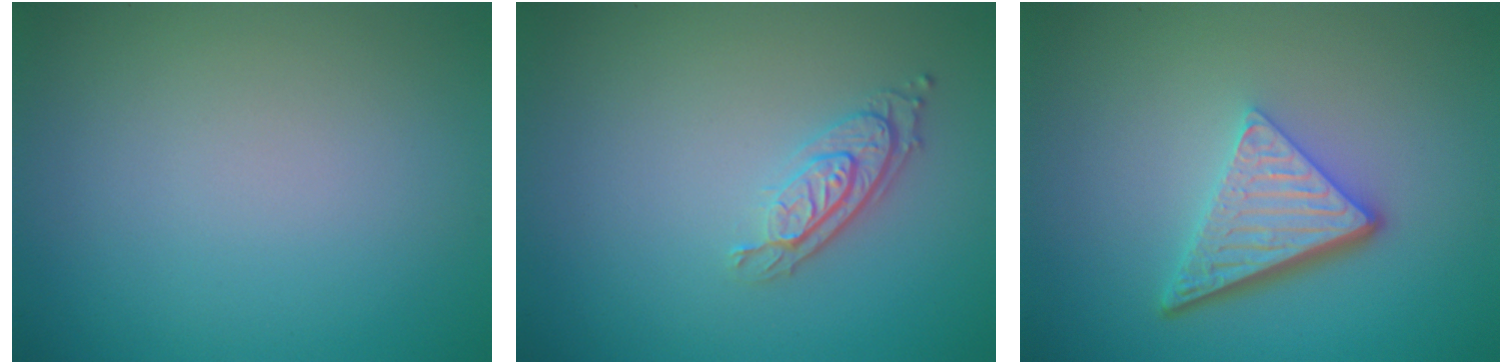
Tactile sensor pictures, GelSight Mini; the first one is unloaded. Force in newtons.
{"total": 2.9, "press": 2.0, "slide": 2.0}
{"total": 5.2, "press": 3.6, "slide": 3.8}